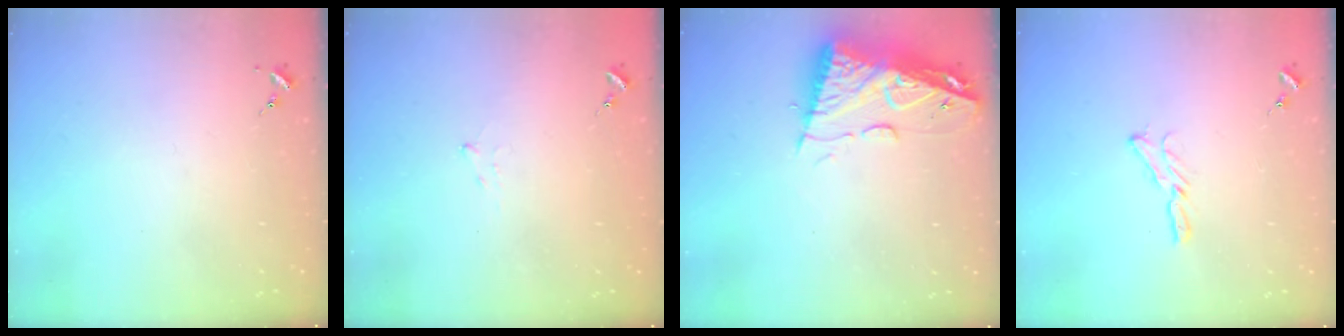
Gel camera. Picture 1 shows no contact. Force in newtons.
{"total": 5.2, "press": 5.2, "slide": 0.6}
{"total": 11.5, "press": 11.5, "slide": 1.1}
{"total": 5.4, "press": 5.4, "slide": 0.4}